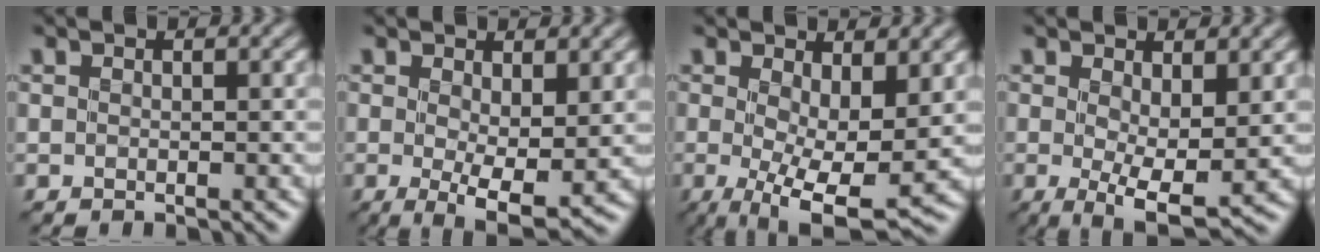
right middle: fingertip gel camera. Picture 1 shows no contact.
{"total": 4.9, "force": [0.2, 1.4, 4.7], "torque": [-0.079, -0.015, 0.005]}
{"total": 8.1, "force": [-0.2, 2.7, 7.7], "torque": [-0.126, -0.018, -0.002]}
{"total": 5.0, "force": [0.3, 1.5, 4.8], "torque": [-0.083, -0.014, 0.007]}